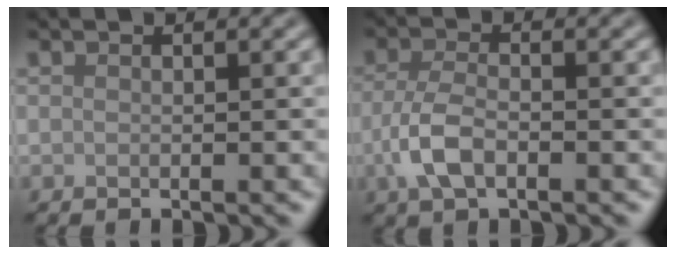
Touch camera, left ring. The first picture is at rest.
{"total": 3.4, "force": [-1.3, 1.6, 2.7], "torque": [-0.061, -0.002, -0.033]}